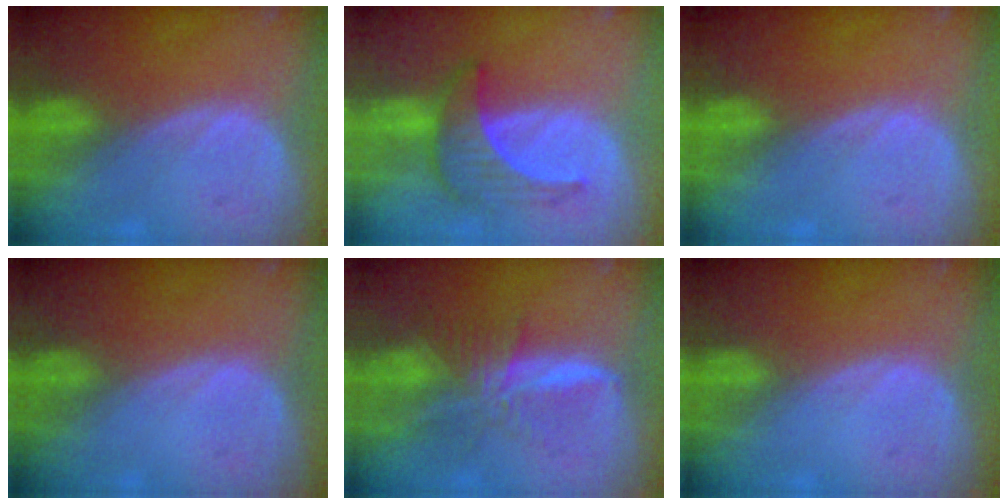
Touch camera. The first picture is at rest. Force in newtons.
{"total": 6.5, "press": 6.4, "slide": 1.5}
{"total": 0.0}
{"total": 0.0}
{"total": 7.9, "press": 6.7, "slide": 4.3}
{"total": 0.0}